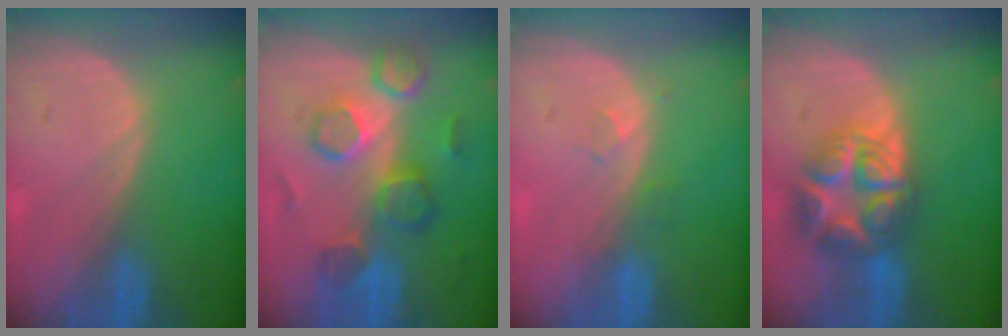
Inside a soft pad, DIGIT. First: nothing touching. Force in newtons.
{"total": 8.7, "press": 8.4, "slide": 2.3}
{"total": 1.9, "press": 1.6, "slide": 1.0}
{"total": 8.6, "press": 8.5, "slide": 0.7}